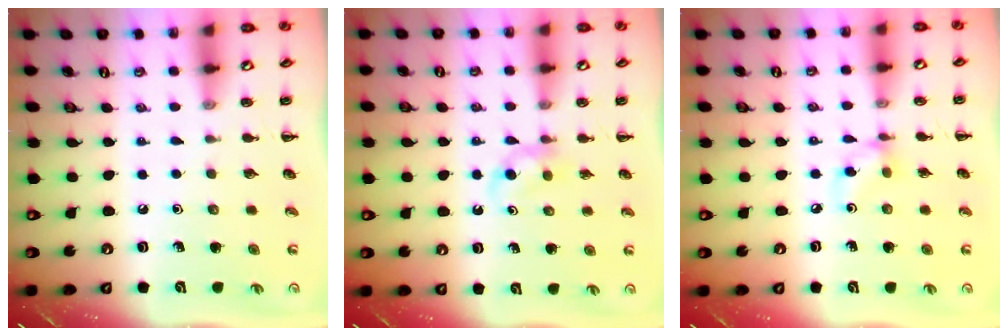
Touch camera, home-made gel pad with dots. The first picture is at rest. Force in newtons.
{"total": 2.9, "press": 2.6, "slide": 1.3}
{"total": 4.7, "press": 4.6, "slide": 0.5}